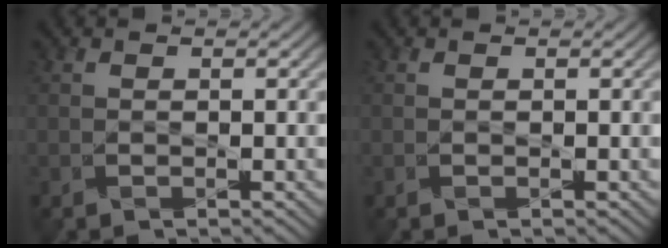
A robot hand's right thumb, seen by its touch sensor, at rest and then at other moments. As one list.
[{"total": 0.0}]